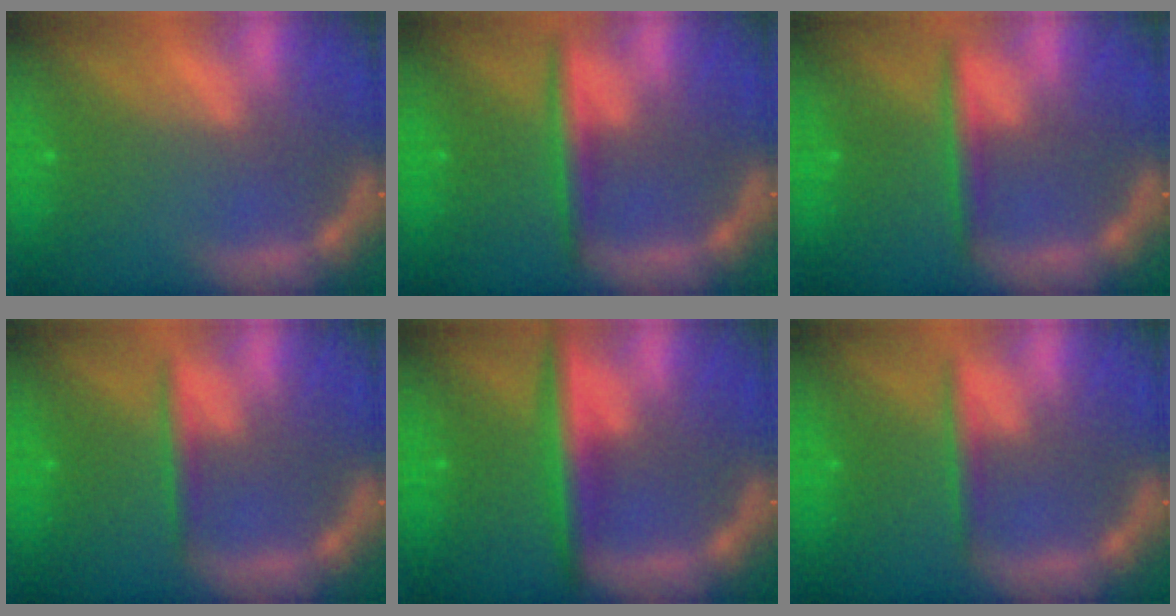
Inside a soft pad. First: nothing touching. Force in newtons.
{"total": 3.0}
{"total": 2.5}
{"total": 1.9}
{"total": 4.5}
{"total": 1.9}